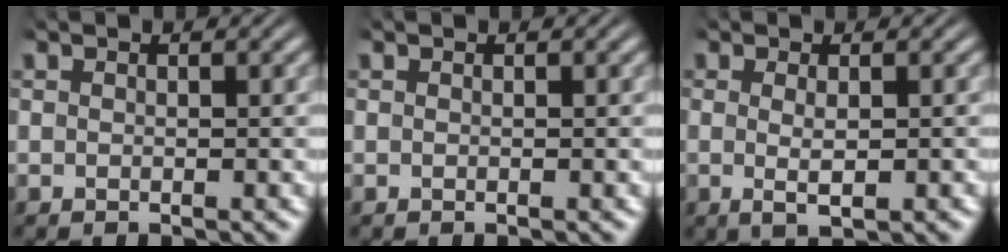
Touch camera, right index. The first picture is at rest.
{"total": 0.0}
{"total": 2.1, "force": [-0.4, 0.6, 2.0], "torque": [-0.041, -0.010, 0.001]}